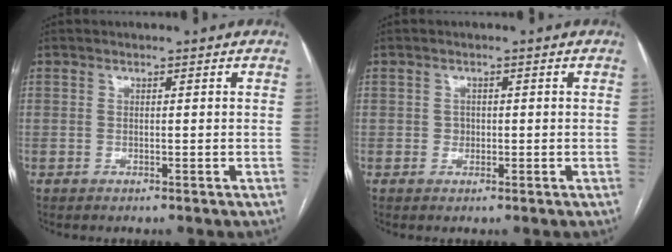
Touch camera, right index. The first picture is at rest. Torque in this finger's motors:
{"motor_torque": [0.36, 0.25, -0.04, 0.01]}